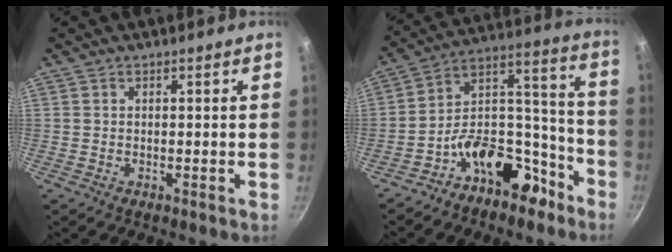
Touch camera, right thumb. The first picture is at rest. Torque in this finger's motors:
{"motor_torque": [1.87, 0.28, 1.46, -0.84, 0.08]}